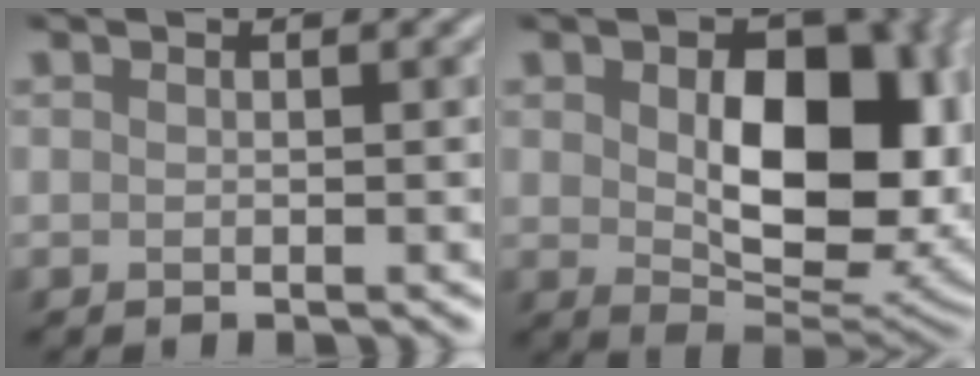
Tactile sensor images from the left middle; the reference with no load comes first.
{"total": 12.1, "force": [1.5, 7.5, 9.4], "torque": [-0.137, -0.018, 0.039]}